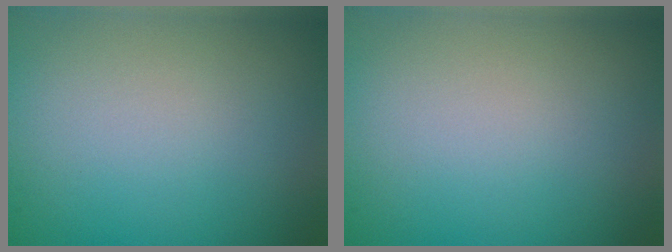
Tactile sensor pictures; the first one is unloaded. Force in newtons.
{"total": 0.0}